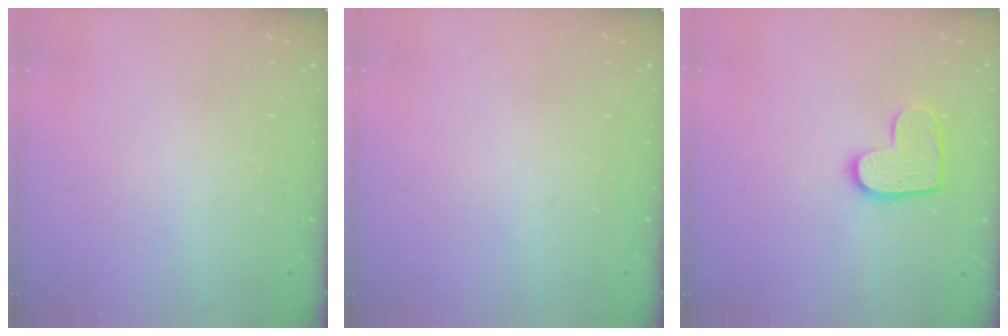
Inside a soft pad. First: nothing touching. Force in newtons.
{"total": 0.0}
{"total": 10.3, "press": 10.2, "slide": 0.6}